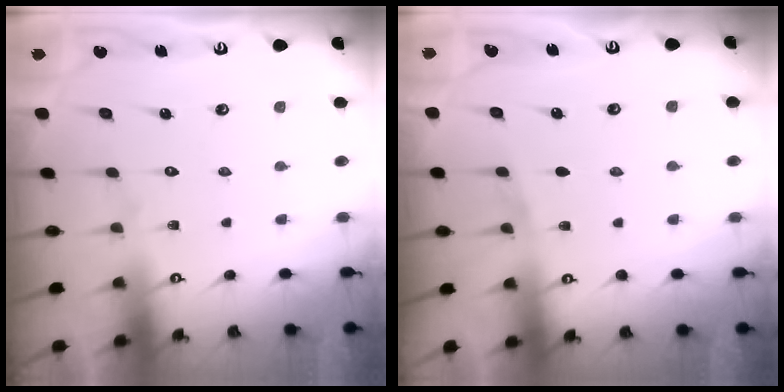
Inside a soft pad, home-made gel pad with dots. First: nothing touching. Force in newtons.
{"total": 2.1, "press": 1.9, "slide": 0.9}